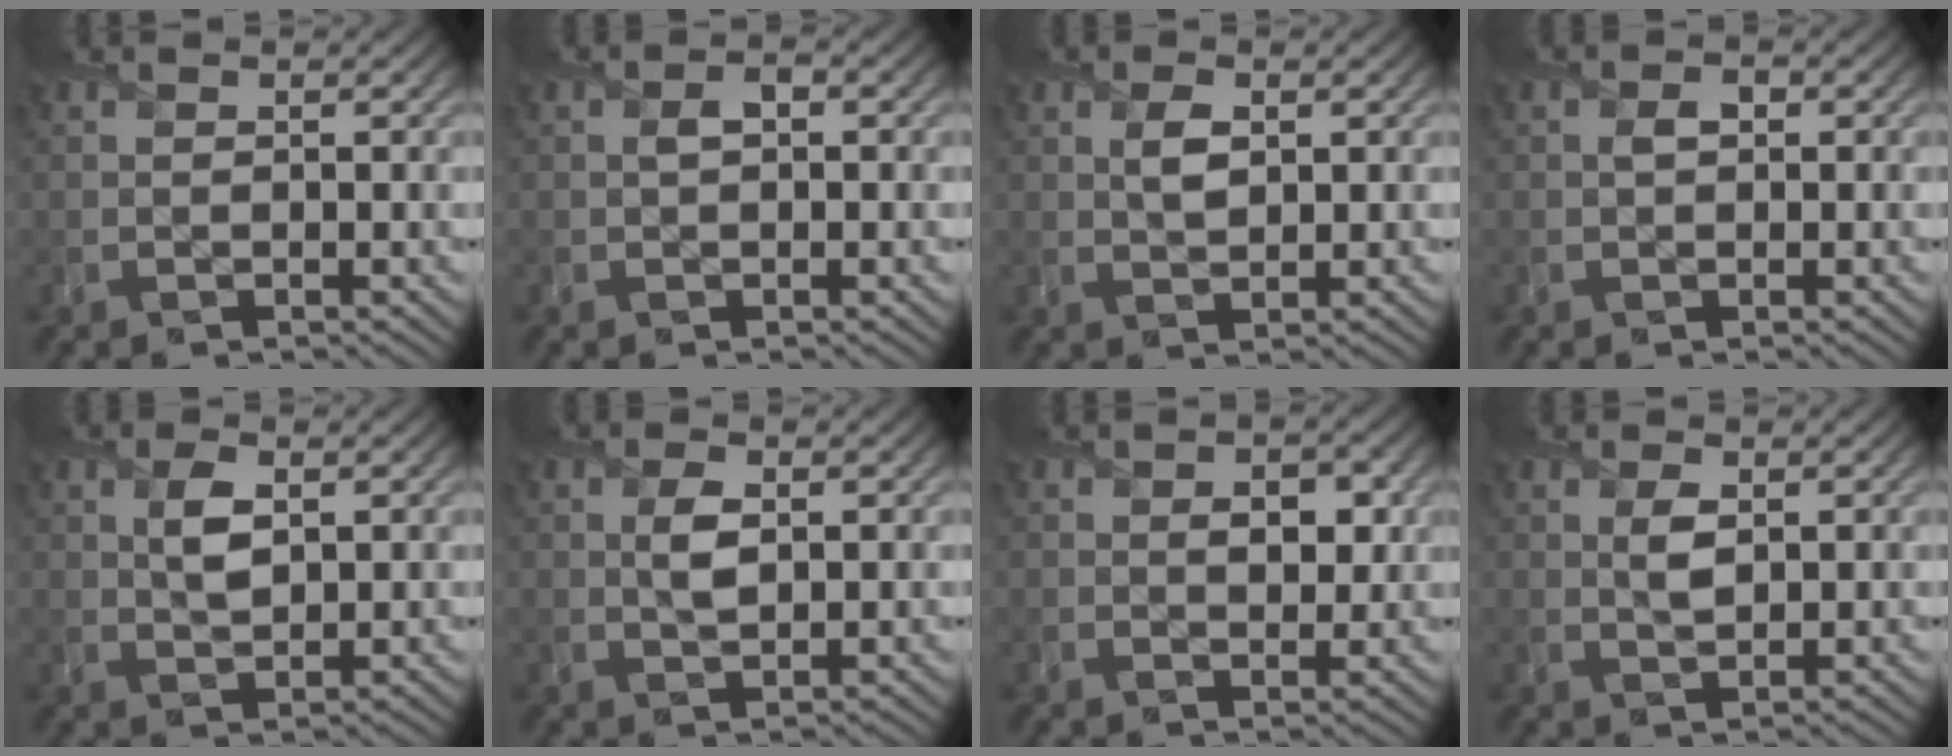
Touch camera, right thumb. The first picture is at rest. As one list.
[{"total": 1.4, "force": [0.1, 1.0, 1.0], "torque": [-0.018, 0.002, 0.000]}, {"total": 2.6, "force": [0.8, 1.5, 1.9], "torque": [-0.042, -0.003, 0.016]}, {"total": 1.3, "force": [0.1, 1.0, 0.8], "torque": [-0.014, 0.000, 0.000]}, {"total": 3.5, "force": [1.0, 1.9, 2.7], "torque": [-0.058, 0.000, 0.021]}, {"total": 3.0, "force": [0.6, 1.6, 2.4], "torque": [-0.052, -0.002, 0.012]}, {"total": 3.4, "force": [0.6, 2.4, 2.3], "torque": [-0.039, -0.005, 0.005]}, {"total": 2.5, "force": [0.7, 1.3, 2.0], "torque": [-0.043, -0.004, 0.017]}]